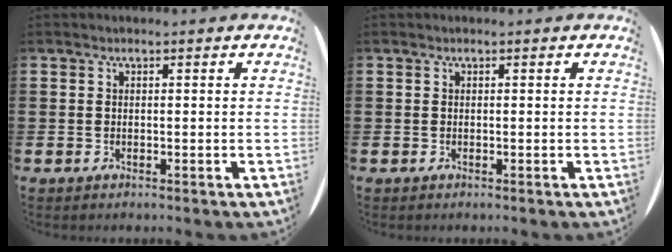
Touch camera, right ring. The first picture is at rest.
{"total": 0.0}